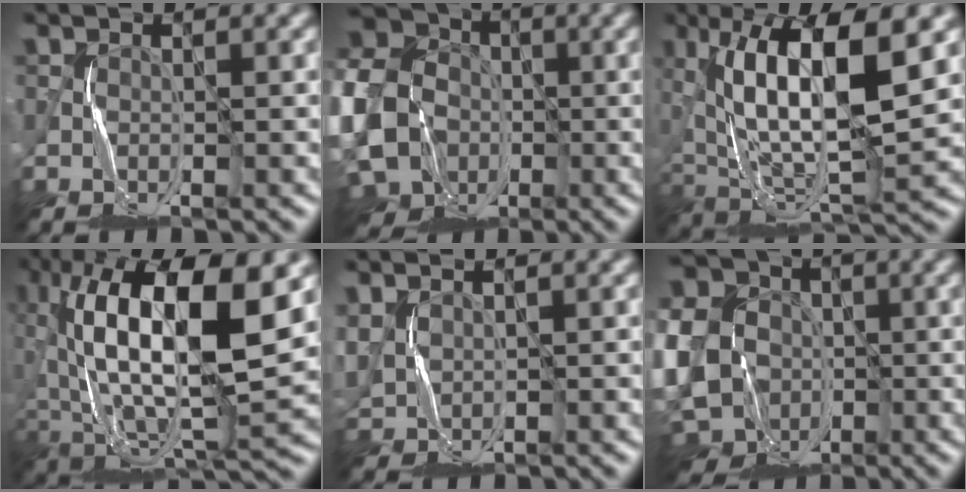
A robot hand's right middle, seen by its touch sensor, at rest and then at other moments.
{"total": 18.4, "force": [-4.9, 15.3, 9.1], "torque": [-0.219, -0.011, -0.115]}
{"total": 12.3, "force": [3.3, 3.9, 11.2], "torque": [-0.212, 0.006, 0.067]}
{"total": 15.9, "force": [3.4, 5.9, 14.3], "torque": [-0.288, 0.016, 0.063]}
{"total": 2.4, "force": [0.9, 1.9, 1.2], "torque": [-0.044, 0.002, 0.026]}
{"total": 14.8, "force": [-3.4, 12.0, 8.0], "torque": [-0.179, -0.003, -0.076]}